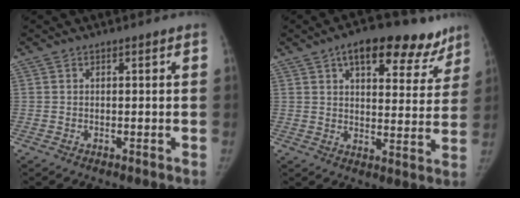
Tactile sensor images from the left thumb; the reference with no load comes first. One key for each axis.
{"total": 17.6, "fx": 11.1, "fy": 8.3, "fz": 10.9, "tx": -0.099, "ty": -0.023, "tz": 0.150}